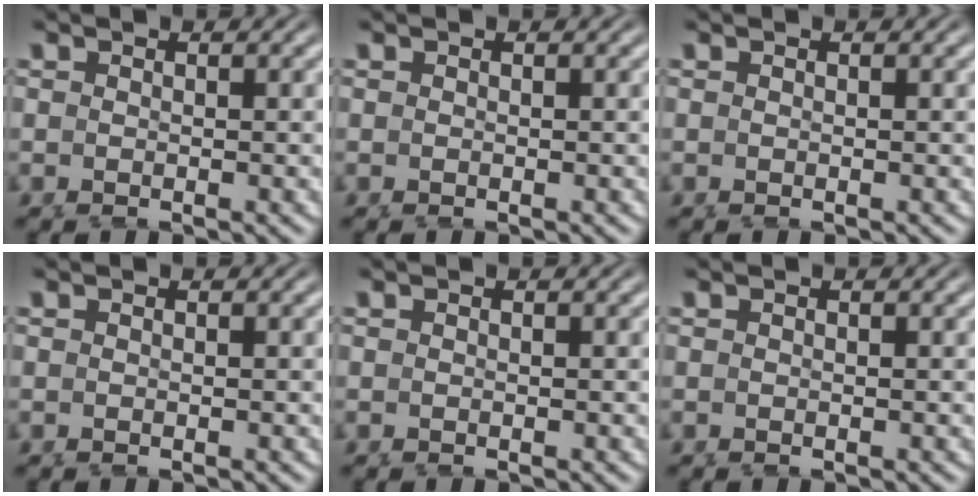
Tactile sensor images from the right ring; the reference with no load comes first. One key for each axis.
{"total": 0.0}
{"total": 0.0}
{"total": 0.0}
{"total": 0.0}
{"total": 0.0}